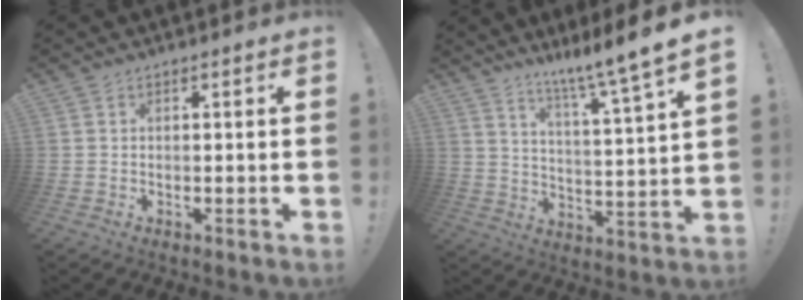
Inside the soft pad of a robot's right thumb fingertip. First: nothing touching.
{"total": 10.5, "force": [8.0, -1.4, 6.6], "torque": [-0.112, -0.074, 0.121]}